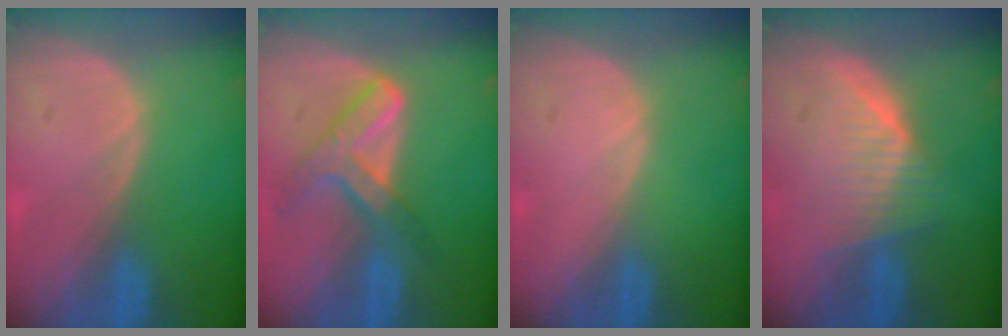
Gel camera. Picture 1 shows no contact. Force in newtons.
{"total": 7.3, "press": 6.2, "slide": 3.9}
{"total": 0.0}
{"total": 6.5, "press": 6.2, "slide": 1.8}